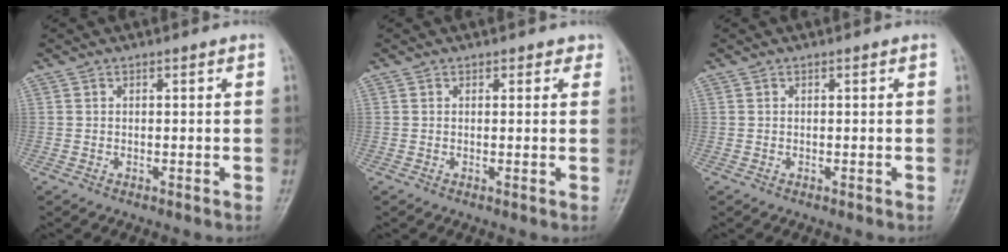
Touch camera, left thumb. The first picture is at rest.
{"total": 1.5, "force": [1.1, 0.9, 0.3], "torque": [0.015, -0.005, 0.007]}
{"total": 0.0}